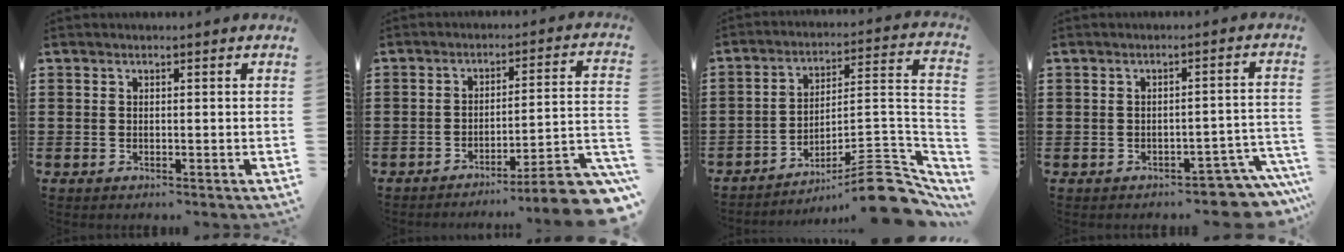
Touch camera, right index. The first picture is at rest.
{"total": 7.5, "force": [-5.8, 0.1, 4.8], "torque": [-0.071, -0.008, -0.113]}
{"total": 11.1, "force": [-8.4, 1.8, 7.0], "torque": [-0.090, 0.019, -0.158]}
{"total": 3.9, "force": [-3.7, 0.8, 1.3], "torque": [-0.022, 0.002, -0.072]}